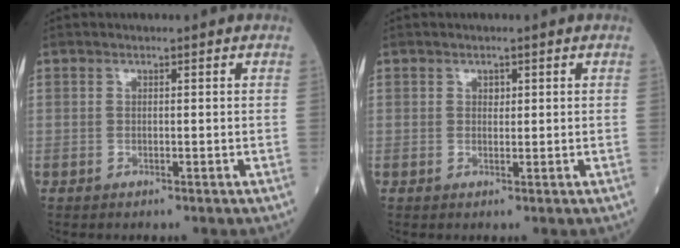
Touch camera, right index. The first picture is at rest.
{"total": 0.9, "force": [0.4, 0.7, 0.5], "torque": [-0.003, -0.001, 0.005]}